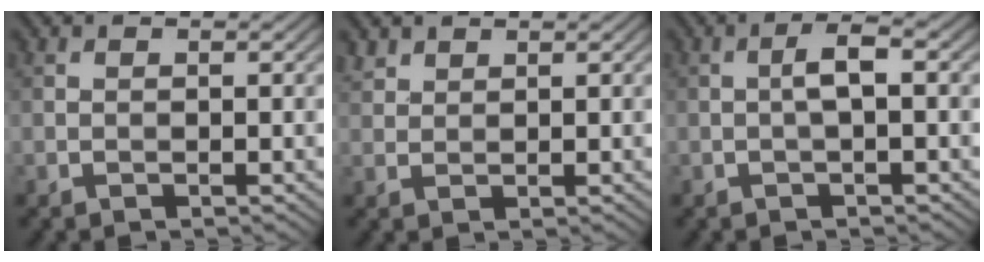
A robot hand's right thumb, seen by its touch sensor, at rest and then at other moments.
{"total": 1.9, "force": [1.5, 1.0, 0.5], "torque": [-0.017, 0.003, 0.037]}
{"total": 2.4, "force": [-0.1, 0.4, 2.4], "torque": [-0.044, 0.010, -0.007]}